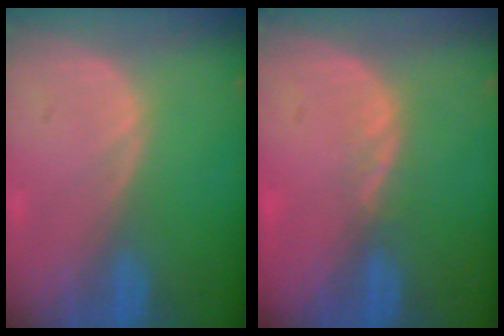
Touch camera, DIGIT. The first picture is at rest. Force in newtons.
{"total": 1.5, "press": 1.2, "slide": 0.8}